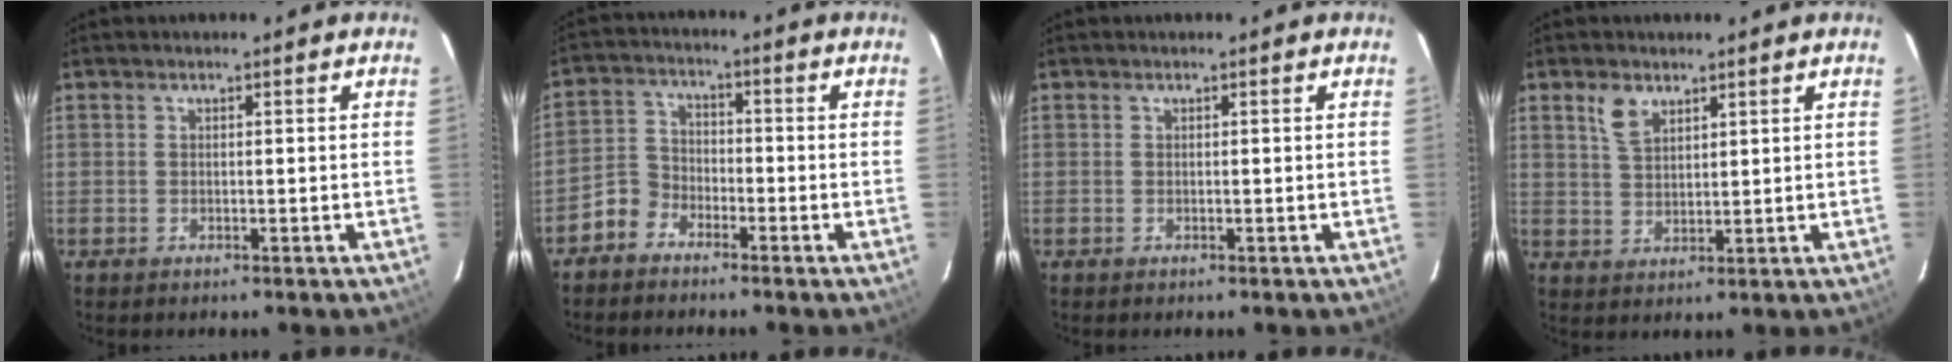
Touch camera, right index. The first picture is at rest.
{"total": 5.1, "force": [-3.7, 3.4, 0.8], "torque": [-0.017, 0.023, -0.080]}
{"total": 0.0}
{"total": 4.6, "force": [2.8, 2.6, 2.6], "torque": [-0.050, 0.008, 0.057]}